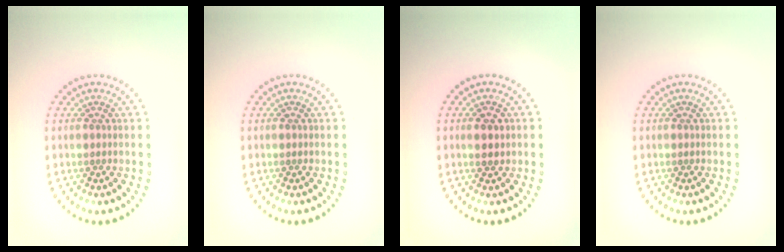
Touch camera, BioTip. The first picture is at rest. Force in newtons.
{"total": 0.0}
{"total": 1.9, "press": 1.9, "slide": 0.2}
{"total": 0.0}